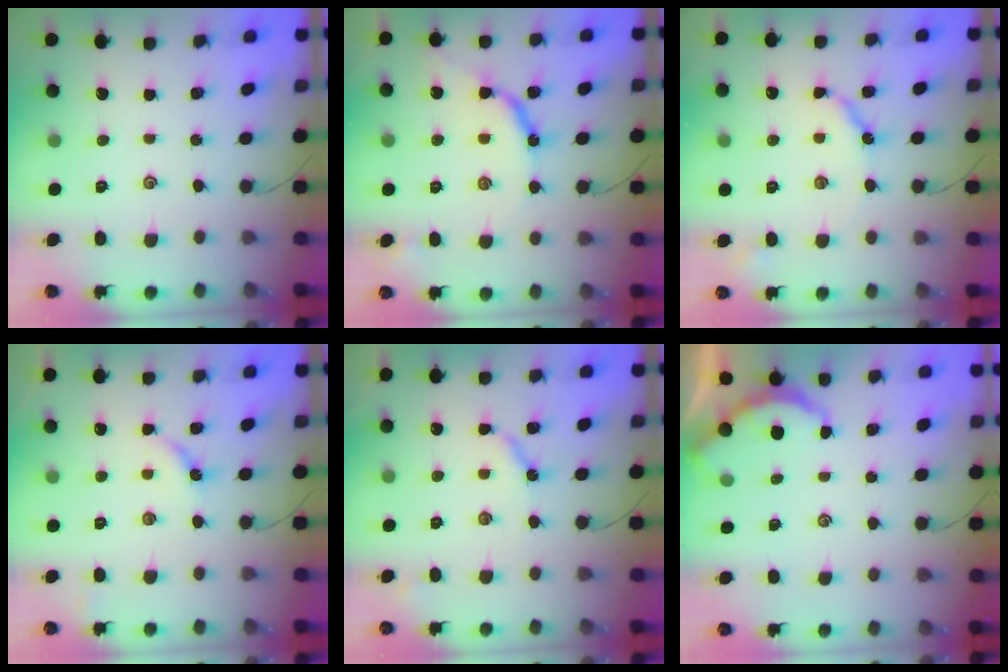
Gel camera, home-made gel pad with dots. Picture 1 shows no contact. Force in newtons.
{"total": 8.7, "press": 8.7, "slide": 0.4}
{"total": 6.2, "press": 6.2, "slide": 0.7}
{"total": 4.1, "press": 4.0, "slide": 0.4}
{"total": 4.6, "press": 4.6, "slide": 0.4}
{"total": 2.9, "press": 2.9, "slide": 0.3}